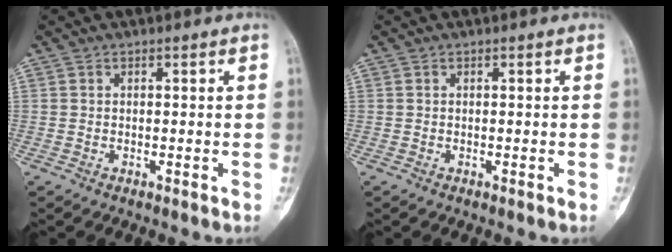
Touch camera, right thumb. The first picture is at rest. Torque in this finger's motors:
{"motor_torque": [0.04, 0.04, 0.00, 0.00, 0.01]}